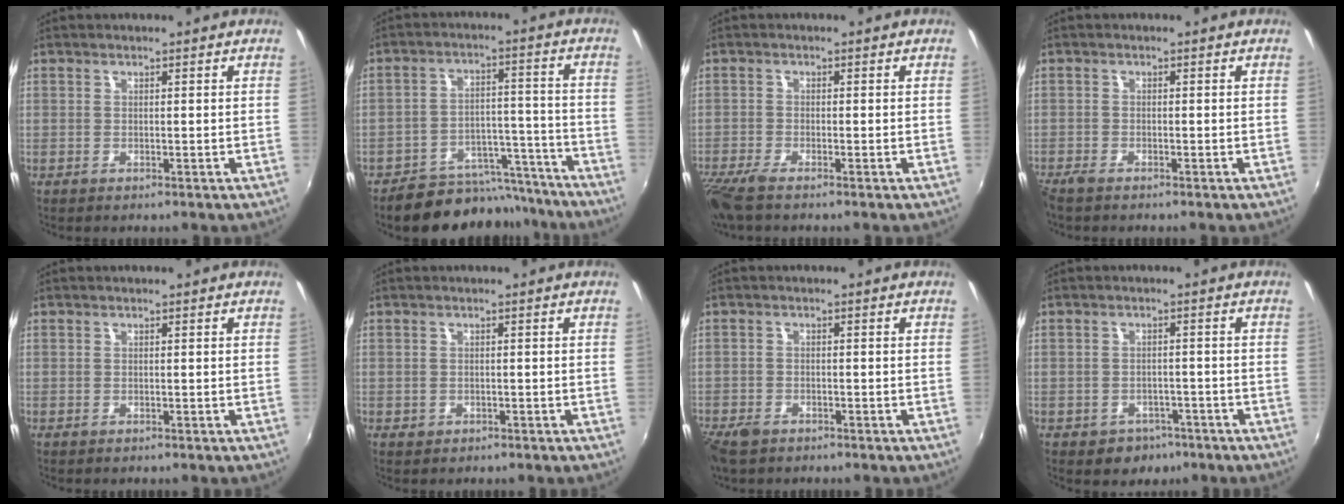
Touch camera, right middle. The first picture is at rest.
{"total": 13.7, "force": [-12.4, 5.5, 2.1], "torque": [-0.040, 0.042, -0.162]}
{"total": 5.0, "force": [-3.9, 0.5, 3.1], "torque": [-0.080, -0.022, -0.078]}
{"total": 2.3, "force": [-2.0, 0.5, 1.0], "torque": [-0.025, -0.011, -0.041]}
{"total": 0.0}
{"total": 1.3, "force": [-0.5, 1.1, 0.4], "torque": [-0.008, -0.004, -0.006]}
{"total": 4.8, "force": [-3.5, 2.4, 2.1], "torque": [-0.060, -0.015, -0.068]}
{"total": 5.4, "force": [-3.2, 4.1, 1.3], "torque": [-0.039, -0.002, -0.037]}